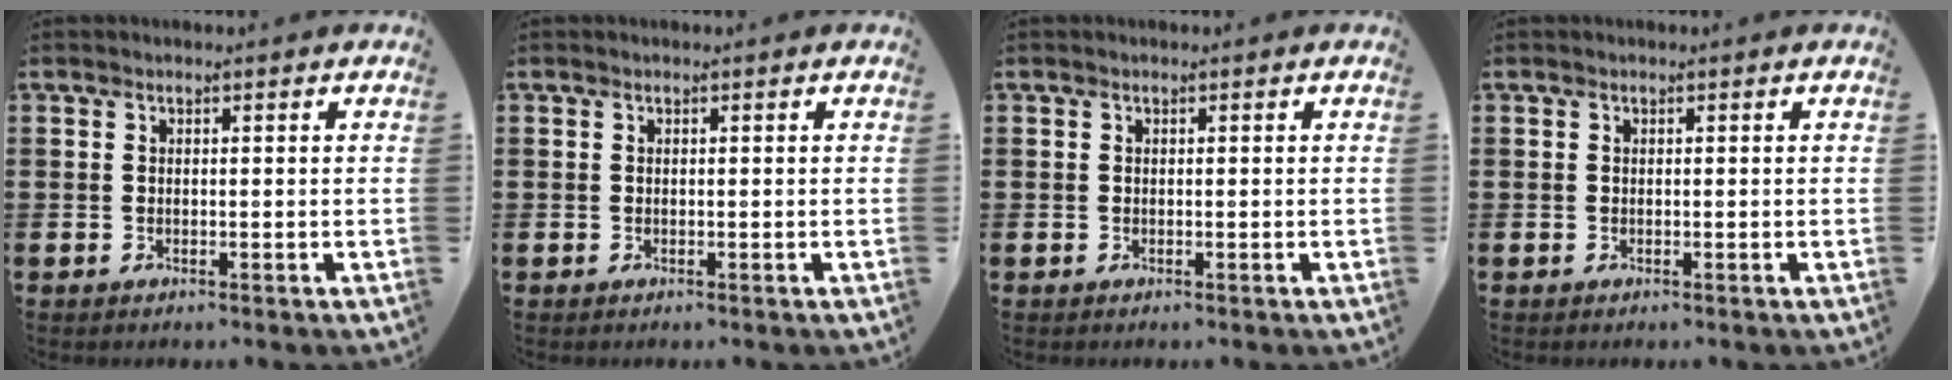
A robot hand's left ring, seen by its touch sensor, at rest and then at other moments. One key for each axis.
{"total": 0.0}
{"total": 0.0}
{"total": 0.0}